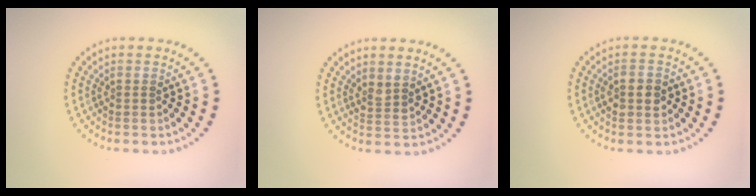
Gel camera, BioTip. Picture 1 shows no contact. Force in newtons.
{"total": 1.4, "press": 1.2, "slide": 0.8}
{"total": 2.7, "press": 2.7, "slide": 0.1}